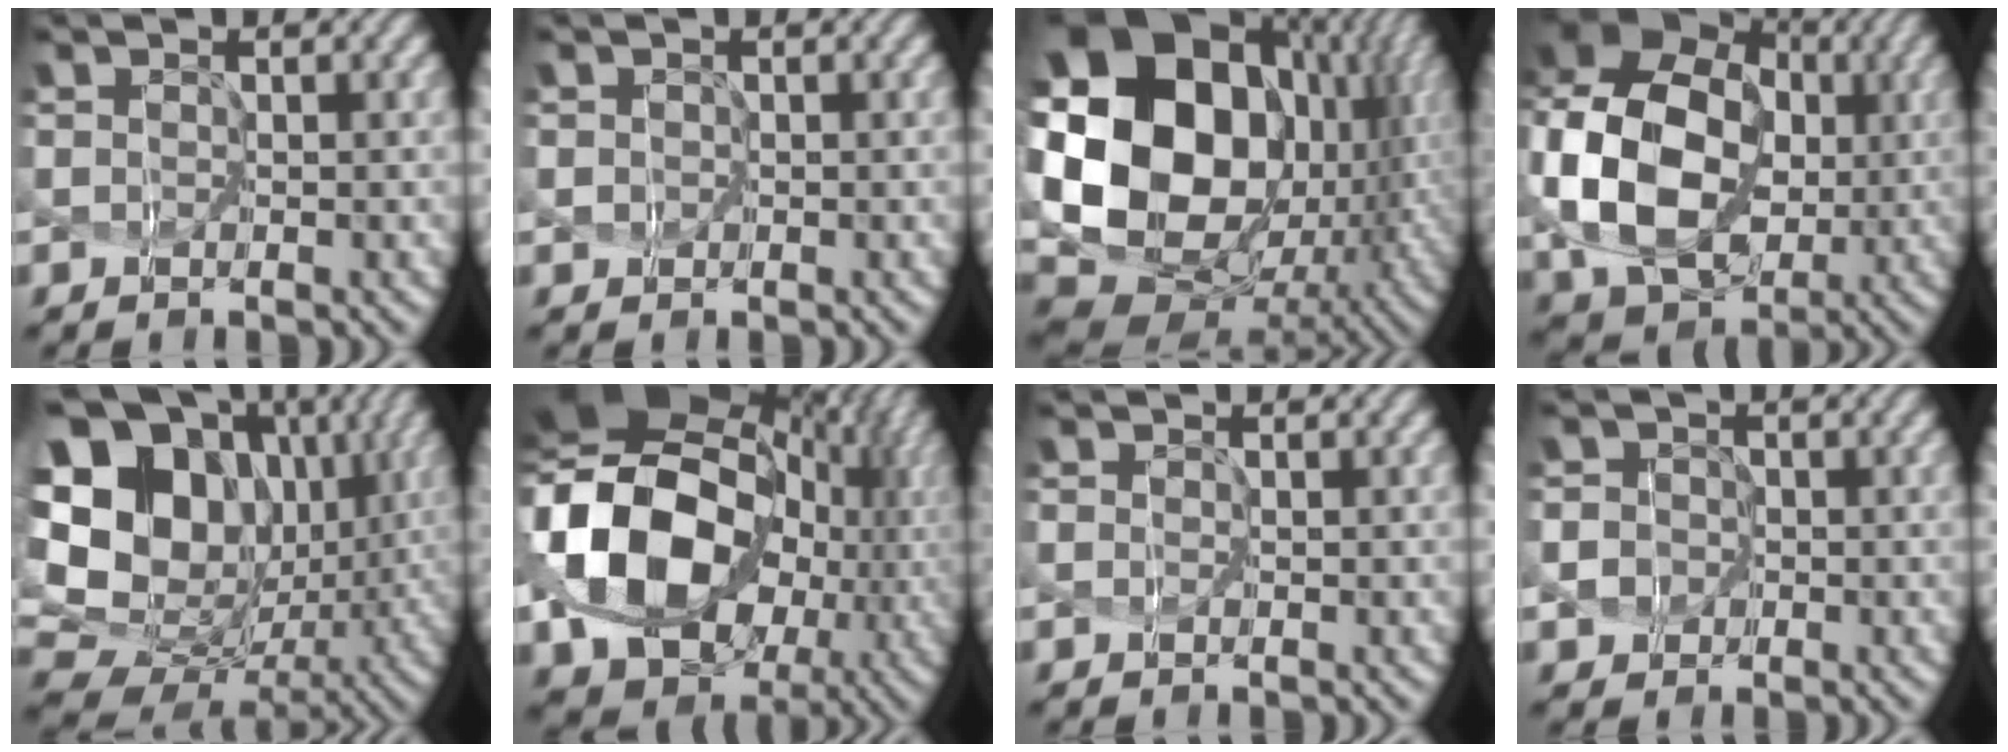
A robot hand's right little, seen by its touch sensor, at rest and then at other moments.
{"total": 1.8, "force": [0.2, 1.7, 0.7], "torque": [0.002, 0.018, -0.018]}
{"total": 19.9, "force": [2.7, 14.7, 13.2], "torque": [-0.296, -0.005, 0.096]}
{"total": 13.8, "force": [0.5, 10.7, 8.8], "torque": [-0.205, -0.009, 0.017]}
{"total": 21.9, "force": [5.4, 18.1, 11.0], "torque": [-0.260, 0.033, 0.093]}
{"total": 17.1, "force": [-0.1, 13.3, 10.8], "torque": [-0.233, -0.014, 0.022]}
{"total": 0.0}
{"total": 5.7, "force": [-2.1, 5.2, 1.2], "torque": [-0.044, -0.004, -0.057]}